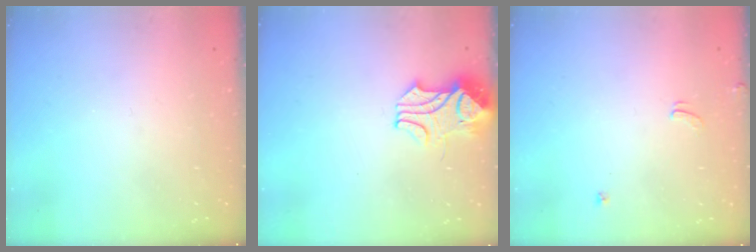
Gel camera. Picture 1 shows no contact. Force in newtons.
{"total": 2.4, "press": 2.2, "slide": 1.0}
{"total": 1.6, "press": 1.5, "slide": 0.3}